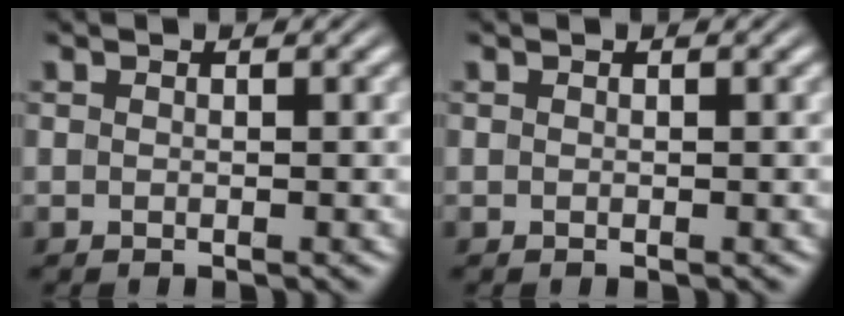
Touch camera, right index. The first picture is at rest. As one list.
[{"total": 0.0}]